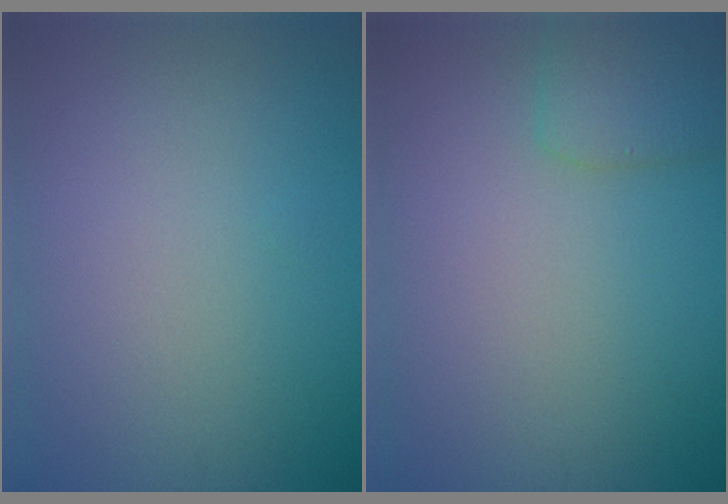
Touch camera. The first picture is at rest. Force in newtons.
{"total": 2.4, "press": 2.4, "slide": 0.1}